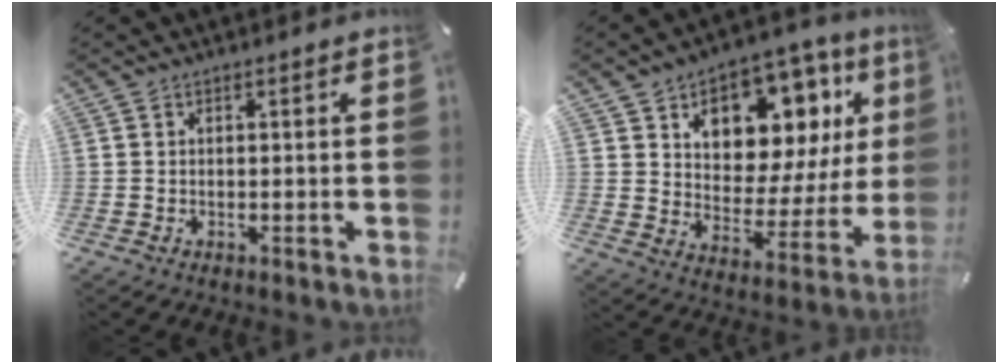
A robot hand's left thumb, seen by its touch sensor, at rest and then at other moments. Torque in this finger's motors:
{"motor_torque": [2.76, 2.25, 0.60, -0.17, 0.15]}